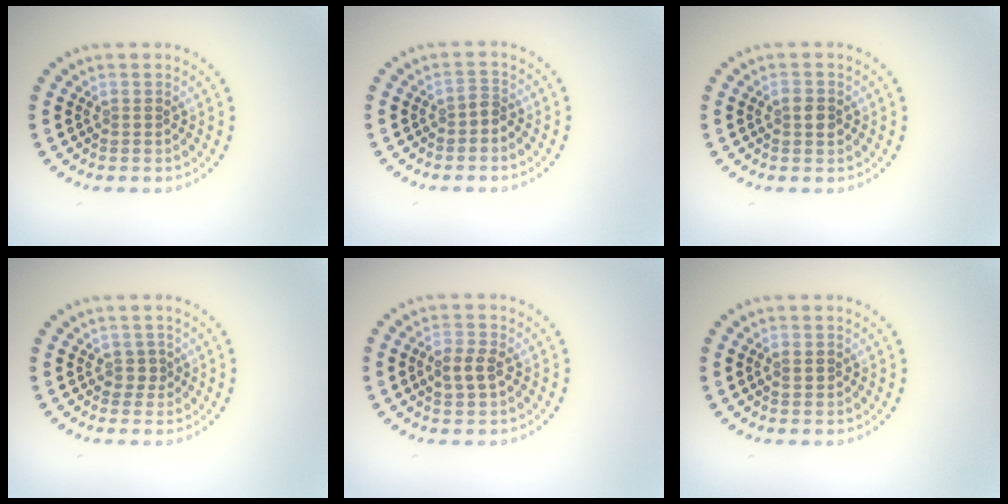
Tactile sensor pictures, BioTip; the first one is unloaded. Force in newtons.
{"total": 1.1, "press": 0.8, "slide": 0.7}
{"total": 1.9, "press": 1.9, "slide": 0.1}
{"total": 1.0, "press": 0.8, "slide": 0.6}
{"total": 2.2, "press": 2.2, "slide": 0.3}
{"total": 0.5, "press": 0.5, "slide": 0.2}